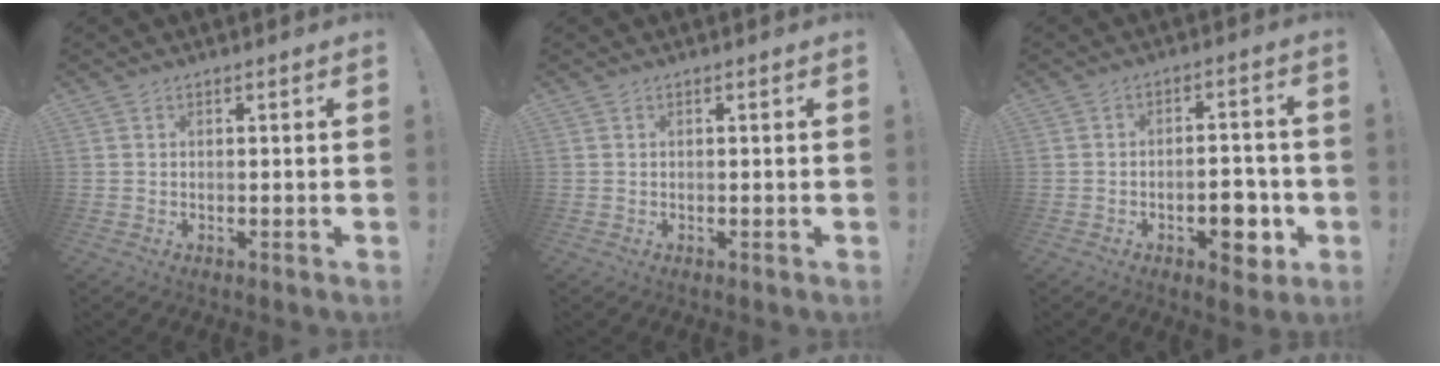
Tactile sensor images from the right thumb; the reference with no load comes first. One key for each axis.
{"total": 0.0}
{"total": 8.7, "fx": -3.4, "fy": 4.8, "fz": 6.4, "tx": -0.065, "ty": 0.017, "tz": -0.054}